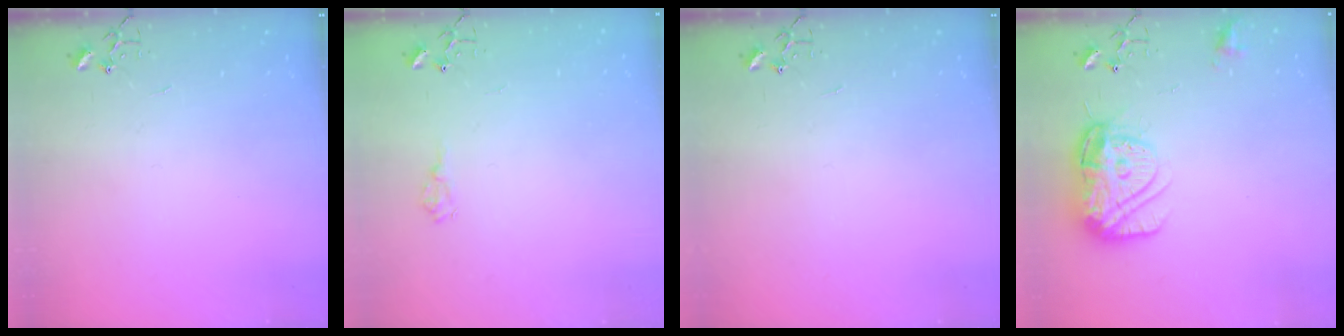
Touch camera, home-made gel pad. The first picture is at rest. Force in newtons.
{"total": 6.8, "press": 6.8, "slide": 0.9}
{"total": 0.0}
{"total": 16.8, "press": 16.7, "slide": 1.5}